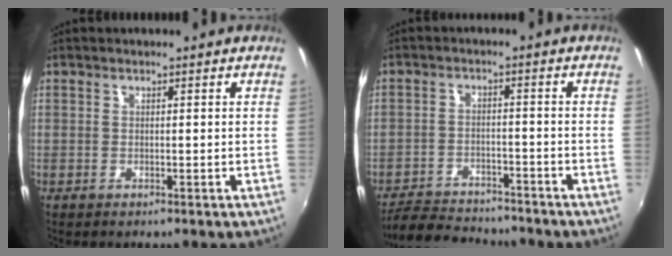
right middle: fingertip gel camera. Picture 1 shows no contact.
{"total": 11.4, "force": [-10.3, 3.1, 3.6], "torque": [-0.100, -0.005, -0.159]}